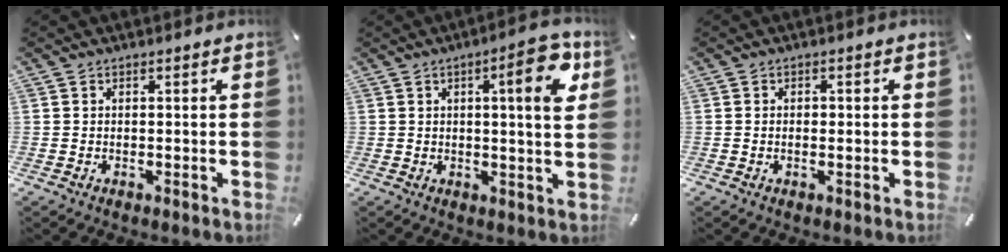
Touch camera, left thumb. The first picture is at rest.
{"total": 11.1, "force": [4.1, 2.2, 10.1], "torque": [-0.128, -0.019, 0.055]}
{"total": 1.0, "force": [-0.1, 0.5, 0.9], "torque": [-0.020, -0.002, -0.001]}